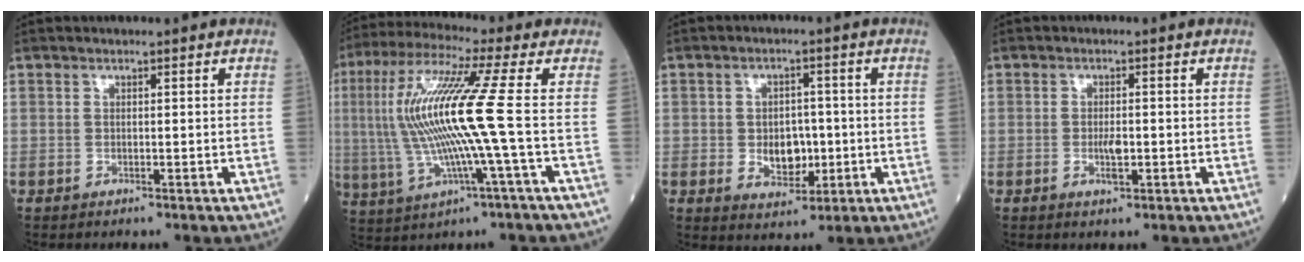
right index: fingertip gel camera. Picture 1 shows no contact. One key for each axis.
{"total": 15.2, "fx": -0.1, "fy": -0.5, "fz": 15.2, "tx": -0.328, "ty": 0.011, "tz": -0.008}
{"total": 5.7, "fx": -0.7, "fy": 3.7, "fz": 4.3, "tx": -0.064, "ty": 0.001, "tz": -0.004}
{"total": 2.5, "fx": -0.6, "fy": 0.7, "fz": 2.4, "tx": -0.047, "ty": -0.001, "tz": -0.007}